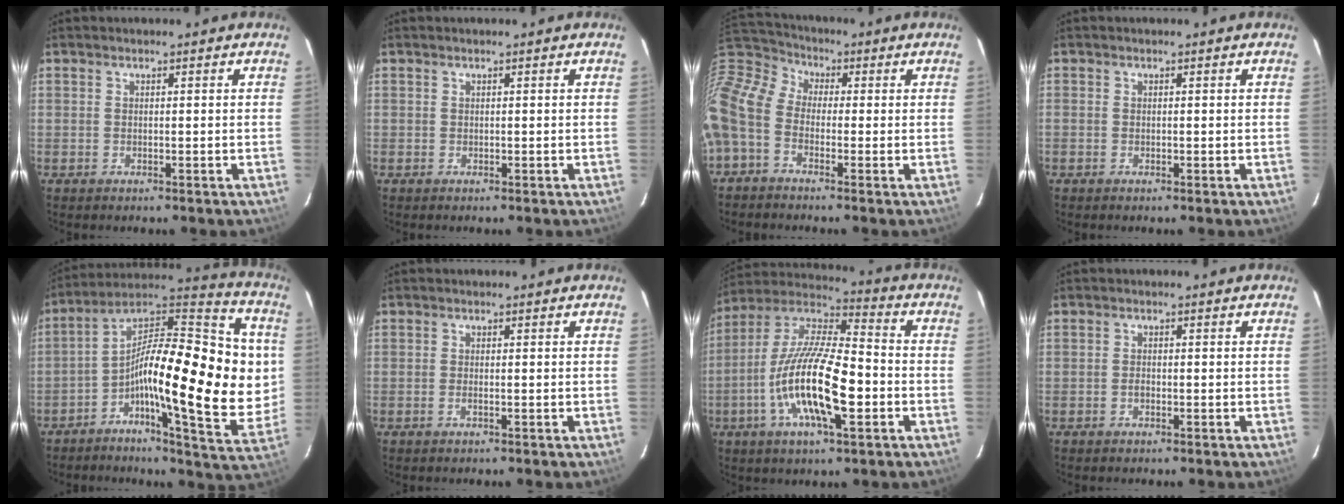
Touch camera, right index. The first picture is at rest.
{"total": 0.0}
{"total": 11.8, "force": [-1.9, 8.1, 8.4], "torque": [-0.183, 0.016, -0.055]}
{"total": 0.0}
{"total": 24.3, "force": [-1.2, 7.8, 23.0], "torque": [-0.359, 0.020, -0.034]}
{"total": 0.9, "force": [-0.4, 0.1, 0.8], "torque": [-0.017, 0.000, -0.008]}
{"total": 18.6, "force": [-5.3, 5.3, 17.1], "torque": [-0.329, -0.012, -0.106]}
{"total": 1.0, "force": [-0.5, 0.6, 0.7], "torque": [-0.014, 0.002, -0.010]}